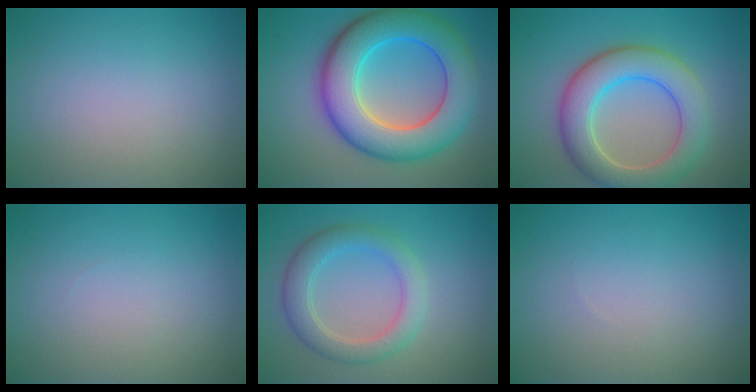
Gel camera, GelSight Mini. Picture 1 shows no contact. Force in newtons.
{"total": 10.4, "press": 10.4, "slide": 0.1}
{"total": 7.1, "press": 7.1, "slide": 0.6}
{"total": 0.0}
{"total": 4.0, "press": 4.0, "slide": 0.1}
{"total": 0.0}